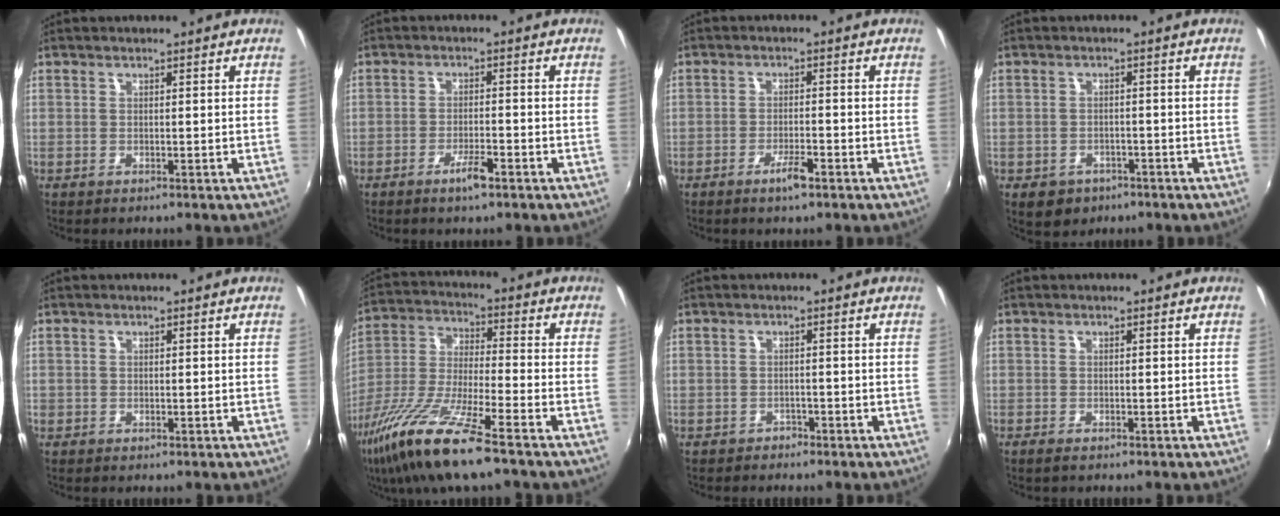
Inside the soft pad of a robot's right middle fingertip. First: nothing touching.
{"total": 3.6, "force": [-2.6, 0.7, 2.5], "torque": [-0.058, -0.005, -0.045]}
{"total": 3.4, "force": [-2.4, 0.7, 2.3], "torque": [-0.054, -0.004, -0.043]}
{"total": 5.9, "force": [-3.4, 4.3, 2.1], "torque": [-0.055, -0.012, -0.044]}
{"total": 0.7, "force": [-0.4, 0.6, 0.3], "torque": [-0.005, -0.002, -0.008]}
{"total": 17.3, "force": [-11.9, 1.7, 12.5], "torque": [-0.262, -0.038, -0.226]}
{"total": 1.8, "force": [-1.3, 1.2, -0.2], "torque": [-0.001, 0.007, -0.020]}
{"total": 1.2, "force": [-0.9, 0.1, 0.8], "torque": [-0.015, -0.003, -0.016]}